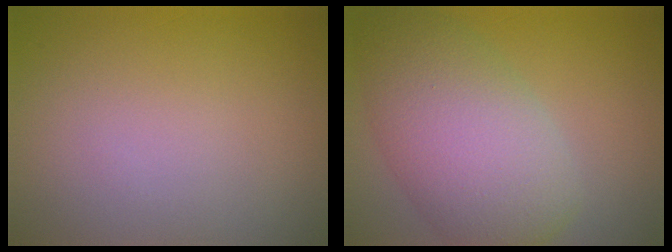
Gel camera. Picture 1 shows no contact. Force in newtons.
{"total": 8.2, "press": 8.2, "slide": 0.2}